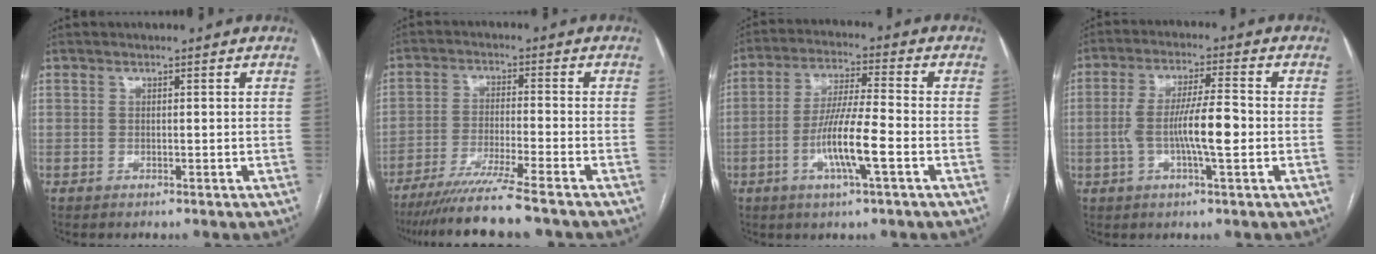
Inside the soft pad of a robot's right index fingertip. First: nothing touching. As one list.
[{"total": 10.8, "force": [-8.8, -1.1, 6.1], "torque": [-0.092, -0.036, -0.145]}, {"total": 9.8, "force": [-3.2, 0.5, 9.3], "torque": [-0.181, -0.003, -0.063]}, {"total": 8.6, "force": [-1.5, 0.8, 8.5], "torque": [-0.162, 0.008, -0.029]}]